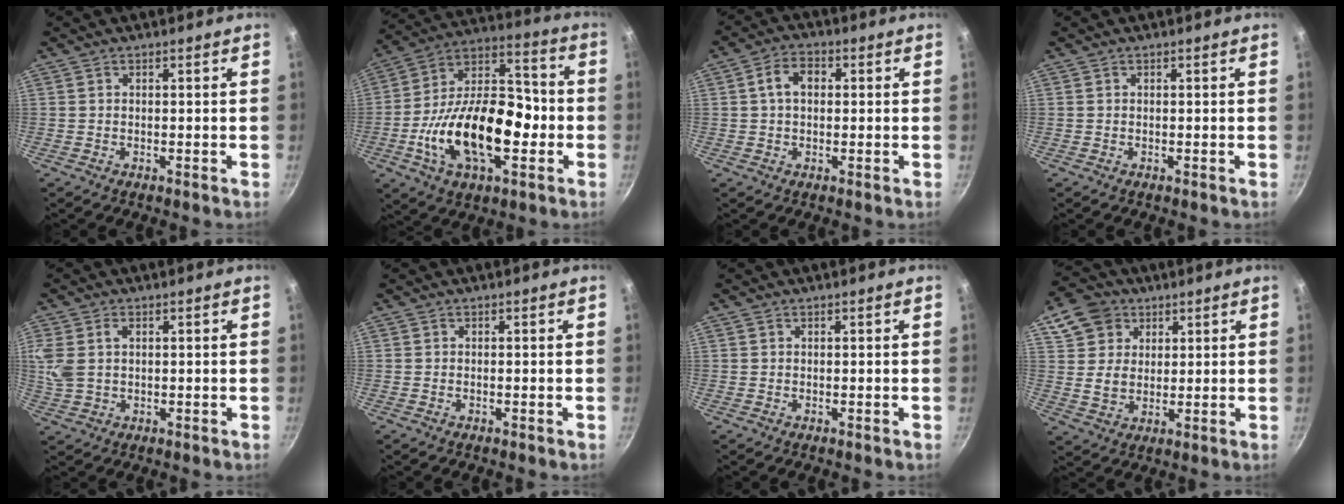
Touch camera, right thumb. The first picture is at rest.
{"total": 23.3, "force": [-5.5, 12.9, 18.7], "torque": [-0.298, 0.045, -0.101]}
{"total": 5.5, "force": [0.8, 3.8, 3.9], "torque": [-0.054, 0.014, 0.007]}
{"total": 0.0}
{"total": 7.0, "force": [1.7, 4.7, 4.9], "torque": [-0.103, 0.005, 0.036]}
{"total": 0.0}
{"total": 0.0}
{"total": 10.0, "force": [4.9, 7.8, 3.8], "torque": [-0.038, -0.006, 0.086]}